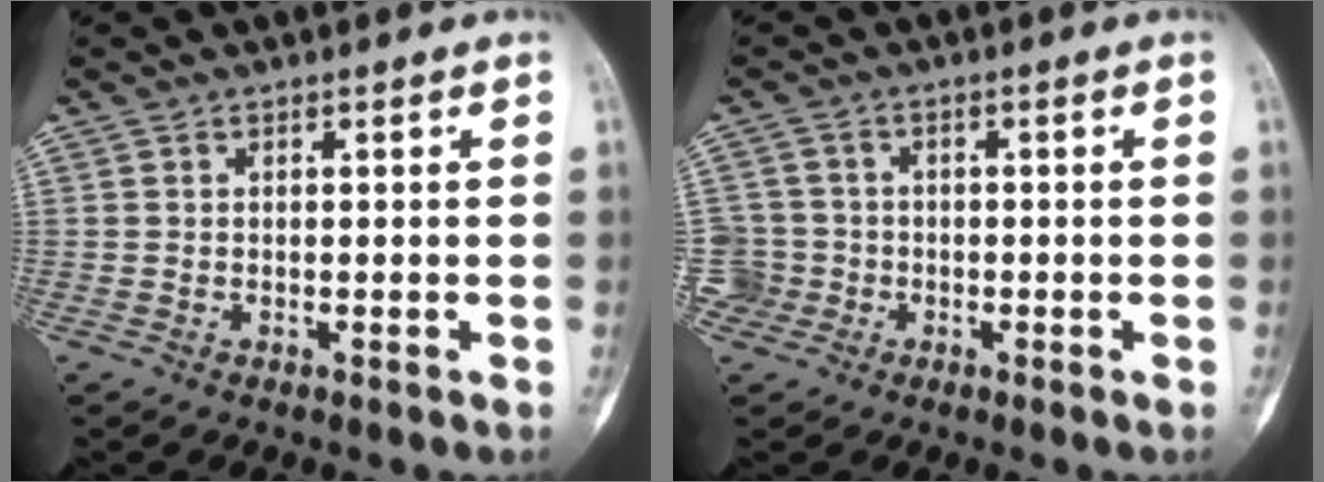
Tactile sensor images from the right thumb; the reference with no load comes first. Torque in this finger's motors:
{"motor_torque": [0.86, 0.62, 0.56, -0.34, 0.05]}